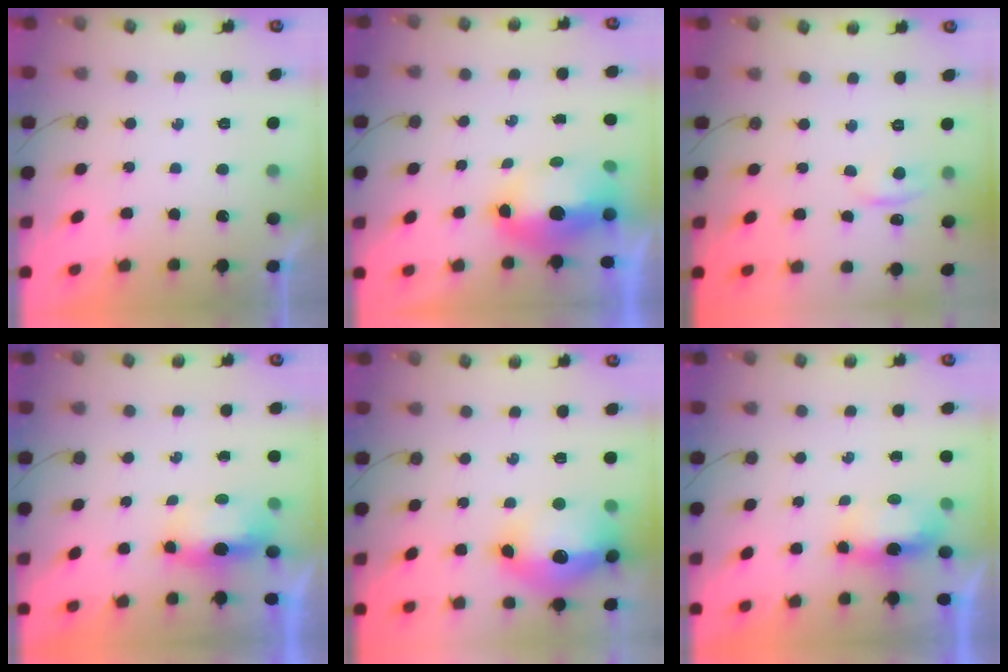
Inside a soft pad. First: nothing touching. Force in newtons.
{"total": 9.7, "press": 9.6, "slide": 1.0}
{"total": 4.7, "press": 4.6, "slide": 0.6}
{"total": 6.1, "press": 6.0, "slide": 1.2}
{"total": 17.9, "press": 17.8, "slide": 1.4}
{"total": 5.8, "press": 5.6, "slide": 1.5}